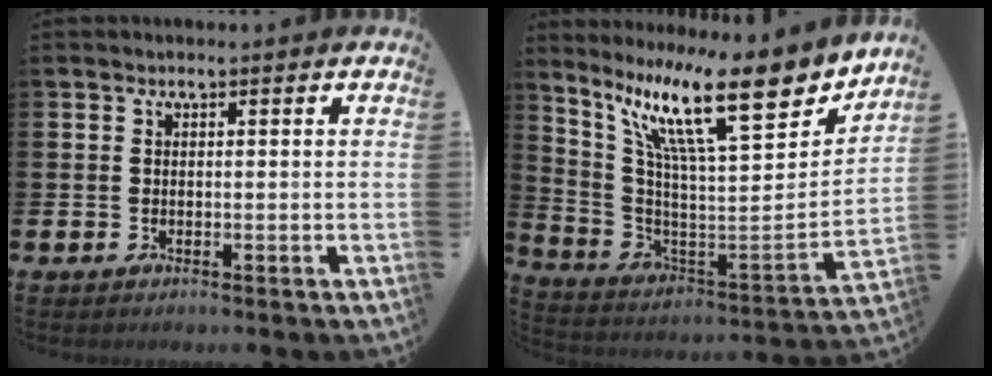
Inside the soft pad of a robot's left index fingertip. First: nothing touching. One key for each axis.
{"total": 16.1, "fx": 10.8, "fy": 3.1, "fz": 11.5, "tx": -0.229, "ty": -0.066, "tz": 0.174}